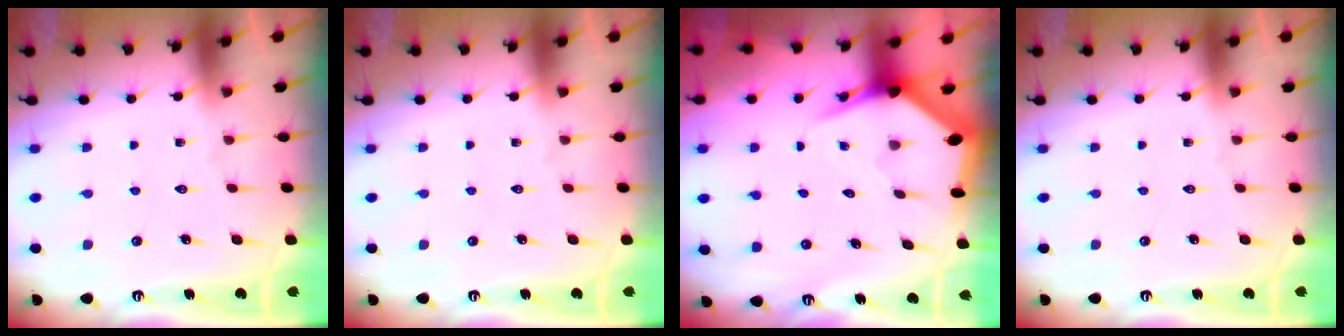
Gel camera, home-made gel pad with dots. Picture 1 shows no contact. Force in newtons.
{"total": 0.0}
{"total": 4.9, "press": 4.9, "slide": 0.5}
{"total": 0.0}